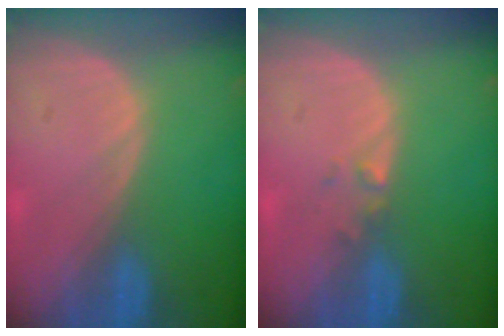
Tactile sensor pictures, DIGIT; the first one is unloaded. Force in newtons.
{"total": 1.3, "press": 1.0, "slide": 0.8}